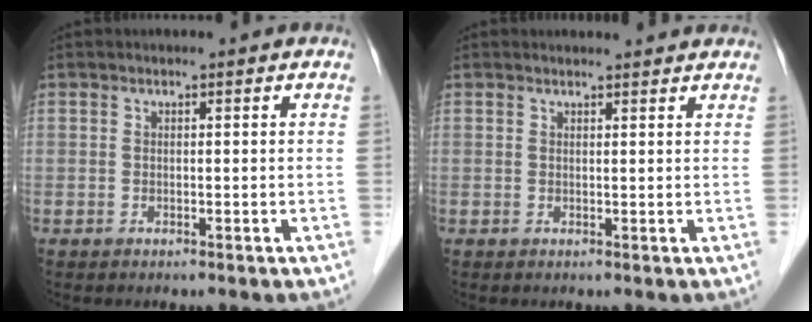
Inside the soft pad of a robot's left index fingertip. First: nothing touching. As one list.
[{"total": 3.7, "force": [3.6, 0.5, 0.6], "torque": [-0.014, 0.012, 0.039]}]